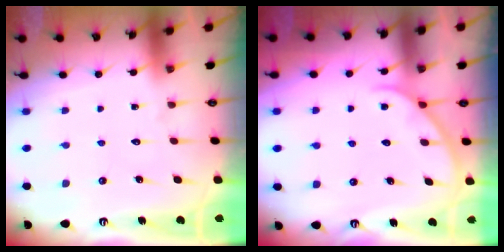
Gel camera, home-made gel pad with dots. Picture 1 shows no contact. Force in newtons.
{"total": 1.2, "press": 1.1, "slide": 0.2}